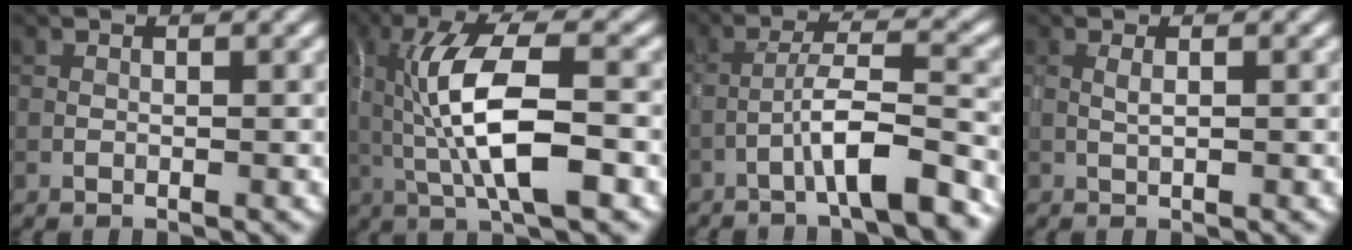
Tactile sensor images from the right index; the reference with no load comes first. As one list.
[{"total": 9.0, "force": [-0.3, 2.7, 8.5], "torque": [-0.159, 0.005, -0.005]}, {"total": 5.7, "force": [-3.4, 0.5, 4.6], "torque": [-0.076, 0.020, -0.060]}, {"total": 0.8, "force": [0.2, 0.1, 0.8], "torque": [-0.017, 0.002, 0.004]}]